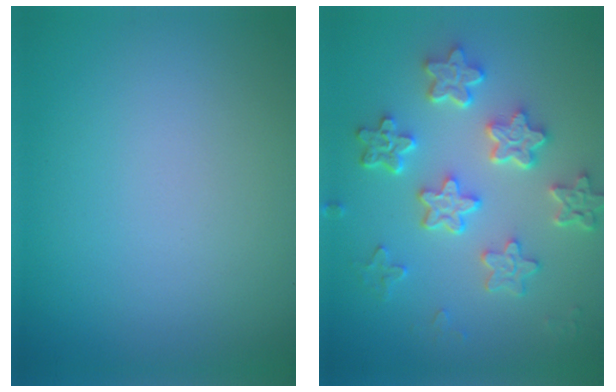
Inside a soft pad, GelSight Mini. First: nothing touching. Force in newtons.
{"total": 5.8, "press": 4.6, "slide": 3.6}